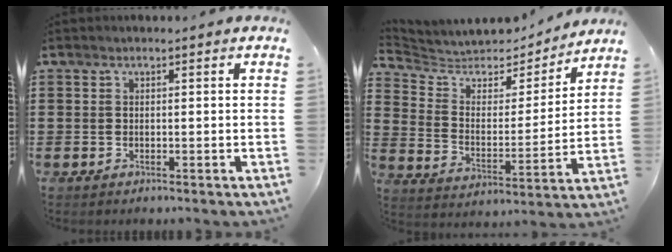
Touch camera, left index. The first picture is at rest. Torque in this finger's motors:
{"motor_torque": [0.16, 0.11, 0.19, 0.03]}